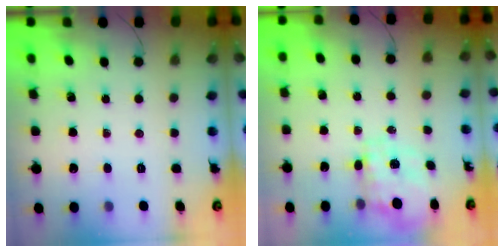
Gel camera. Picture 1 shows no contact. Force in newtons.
{"total": 3.4, "press": 3.2, "slide": 1.1}